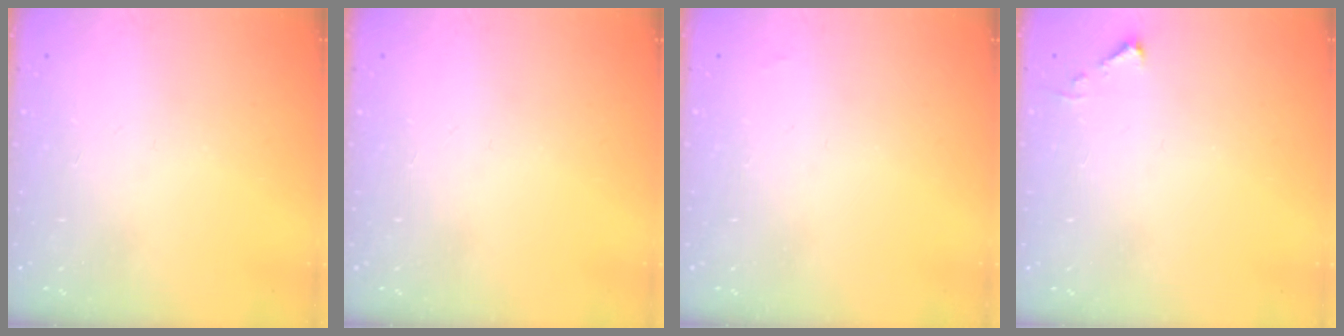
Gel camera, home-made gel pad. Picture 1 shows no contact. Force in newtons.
{"total": 0.0}
{"total": 1.3, "press": 1.3, "slide": 0.2}
{"total": 3.7, "press": 3.6, "slide": 0.5}